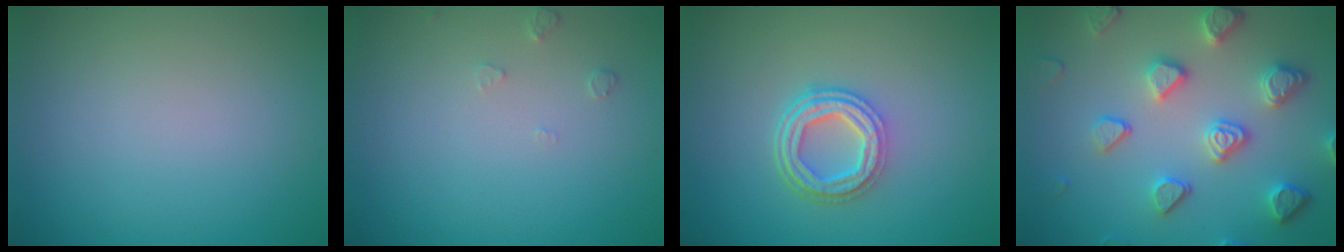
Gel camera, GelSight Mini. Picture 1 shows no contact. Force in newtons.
{"total": 0.9, "press": 0.9, "slide": 0.2}
{"total": 4.3, "press": 3.4, "slide": 2.7}
{"total": 4.9, "press": 4.4, "slide": 2.3}